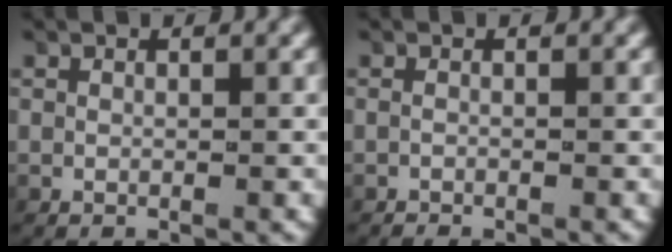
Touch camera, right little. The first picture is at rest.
{"total": 0.8, "force": [-0.8, 0.0, 0.1], "torque": [-0.006, -0.005, -0.013]}